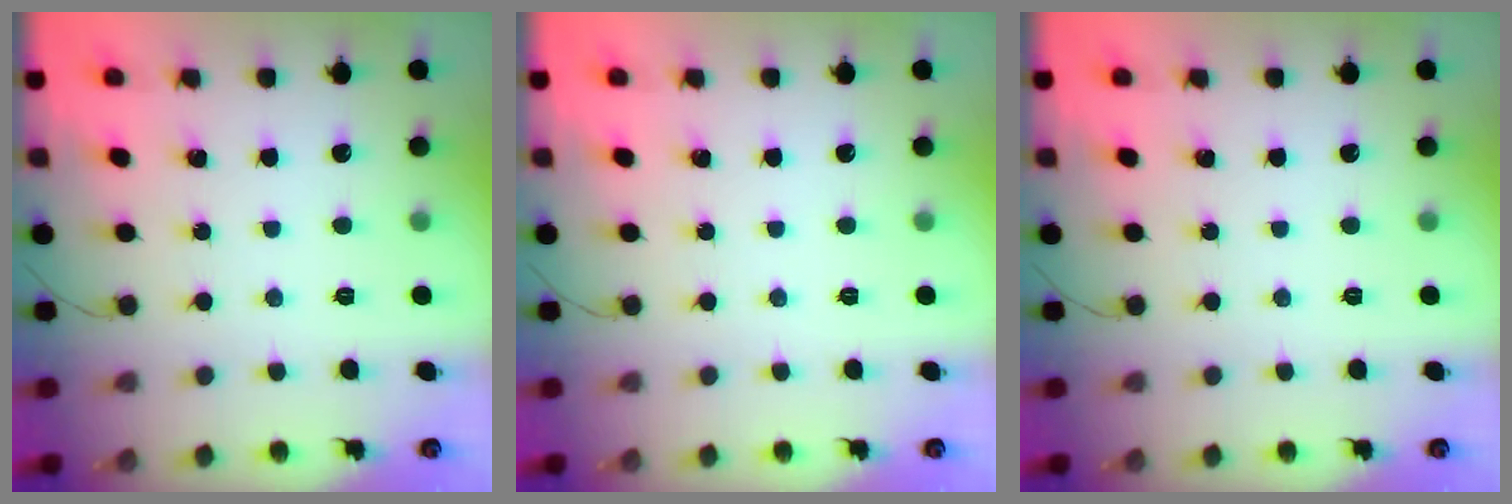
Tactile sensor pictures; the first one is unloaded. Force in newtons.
{"total": 0.0}
{"total": 0.0}